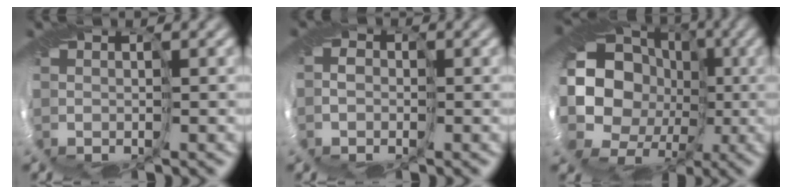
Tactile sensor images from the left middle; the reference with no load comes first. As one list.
[{"total": 1.7, "force": [-1.3, 1.1, 0.2], "torque": [0.013, -0.005, -0.029]}, {"total": 17.8, "force": [-4.2, 15.6, 7.5], "torque": [-0.130, -0.006, -0.120]}]